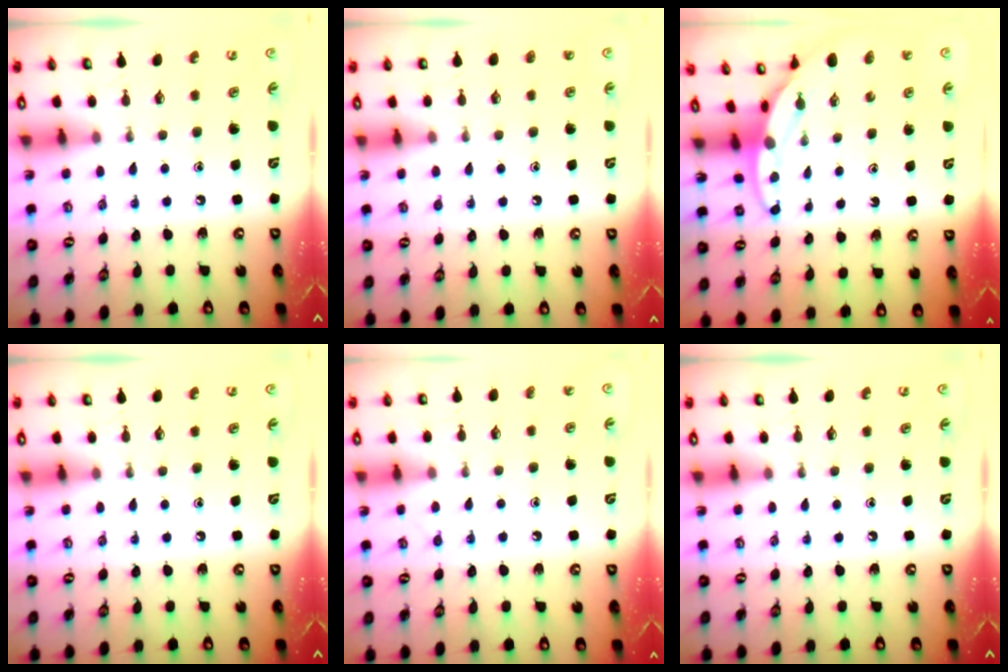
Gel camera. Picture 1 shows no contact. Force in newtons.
{"total": 1.1, "press": 1.1, "slide": 0.3}
{"total": 4.0, "press": 4.0, "slide": 0.2}
{"total": 0.0}
{"total": 5.2, "press": 5.2, "slide": 0.4}
{"total": 0.0}